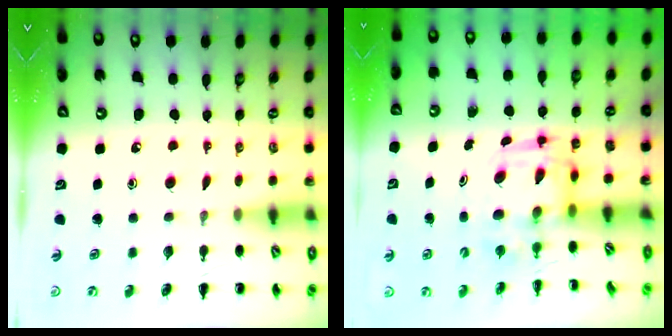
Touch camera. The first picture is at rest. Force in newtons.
{"total": 3.3, "press": 3.2, "slide": 0.7}